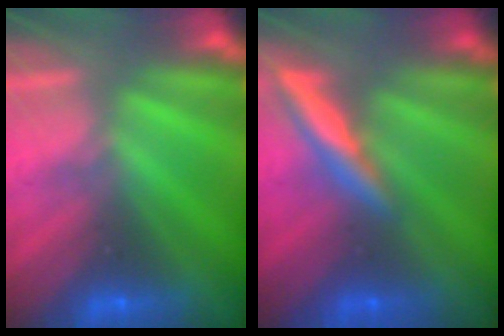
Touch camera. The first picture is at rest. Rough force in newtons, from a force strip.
{"total": 2.4}